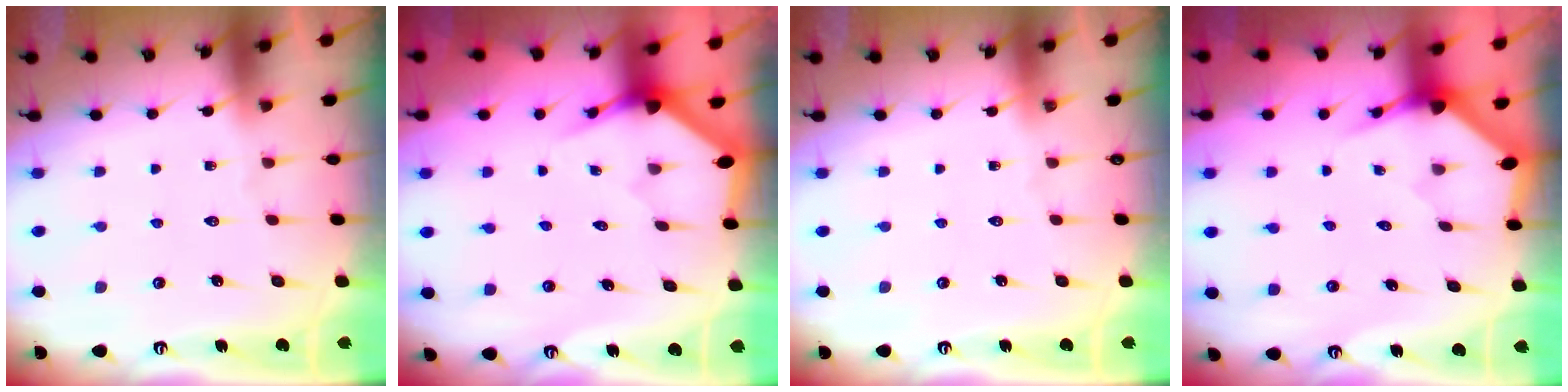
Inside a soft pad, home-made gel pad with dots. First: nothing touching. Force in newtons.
{"total": 3.5, "press": 3.5, "slide": 0.1}
{"total": 0.0}
{"total": 3.3, "press": 3.3, "slide": 0.2}